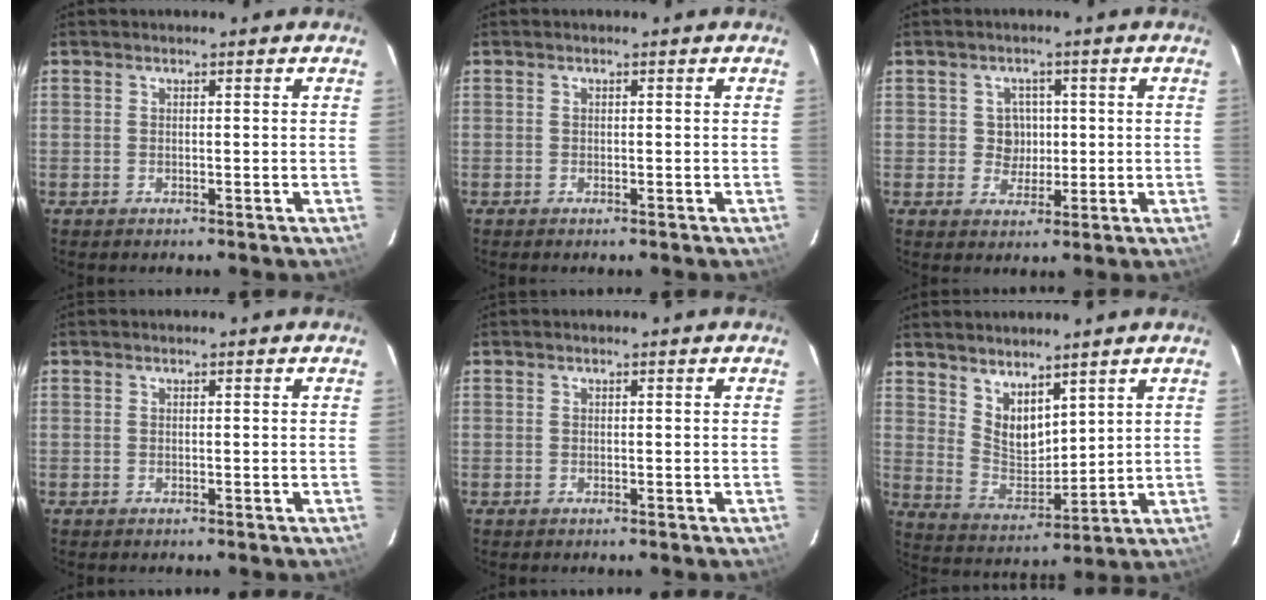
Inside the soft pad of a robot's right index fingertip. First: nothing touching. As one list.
[{"total": 0.0}, {"total": 3.9, "force": [0.2, 3.8, 0.8], "torque": [-0.013, 0.010, 0.008]}, {"total": 0.0}, {"total": 0.0}, {"total": 8.1, "force": [5.9, 3.8, 4.2], "torque": [-0.070, -0.005, 0.122]}]